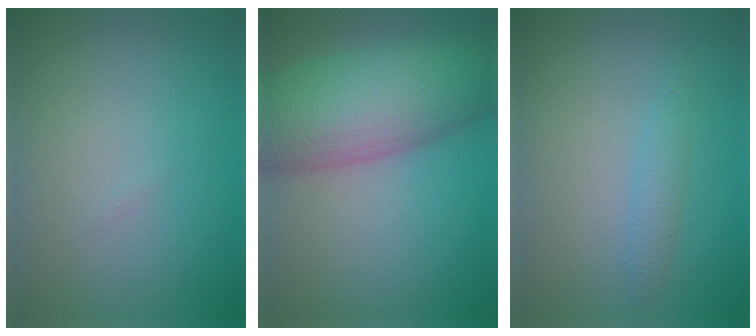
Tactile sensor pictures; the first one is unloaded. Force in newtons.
{"total": 11.0, "press": 11.0, "slide": 0.3}
{"total": 1.3, "press": 1.3, "slide": 0.1}